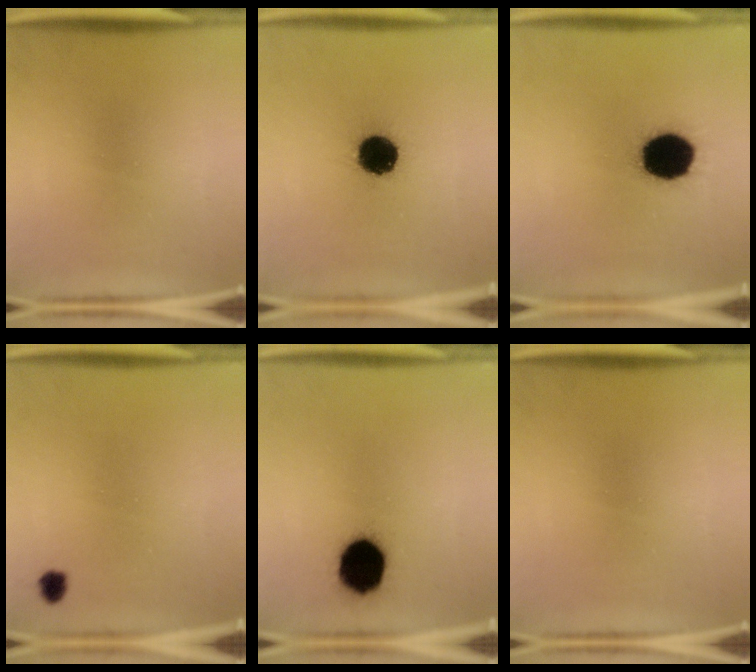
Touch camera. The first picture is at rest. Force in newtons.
{"total": 13.5}
{"total": 18.4}
{"total": 1.8}
{"total": 12.3}
{"total": 0.0}